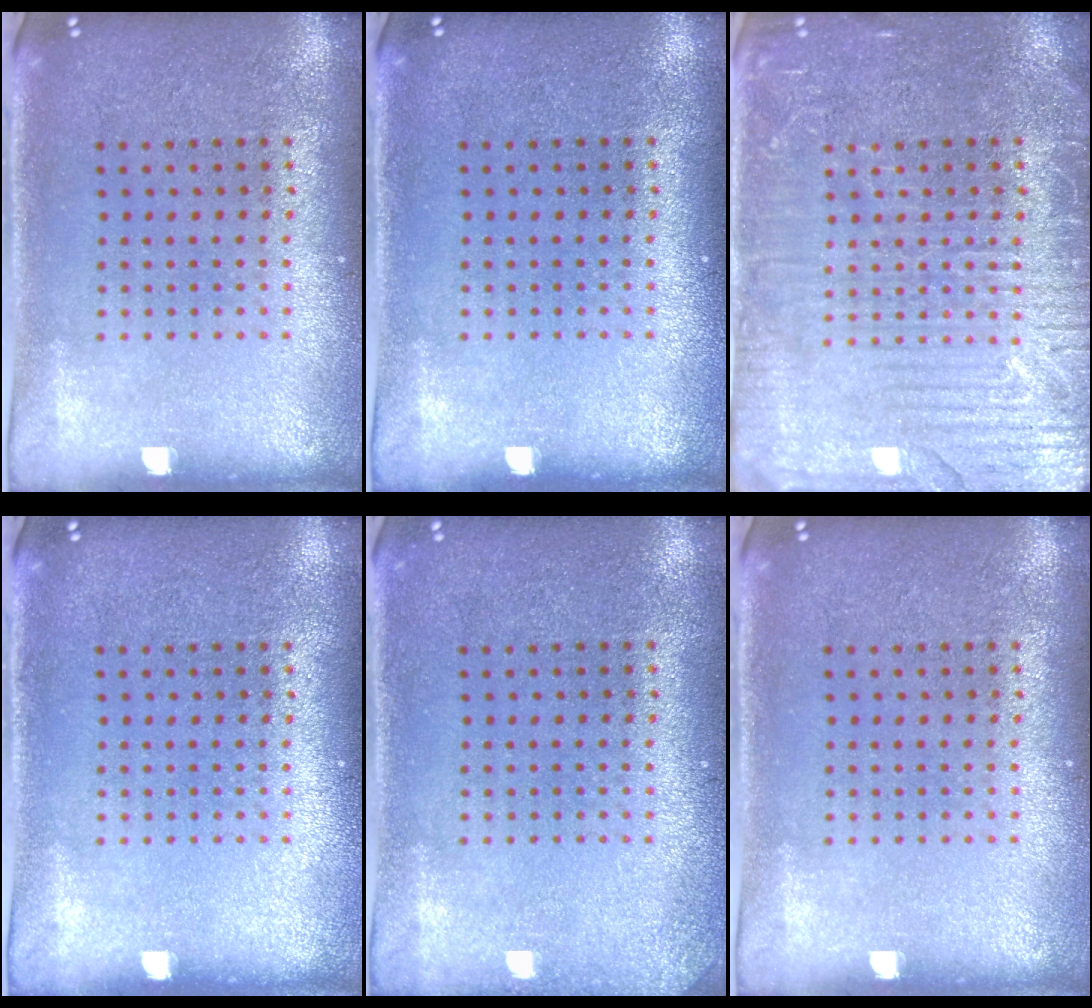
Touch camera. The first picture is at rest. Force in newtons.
{"total": 0.0}
{"total": 3.9, "press": 3.8, "slide": 0.7}
{"total": 0.0}
{"total": 1.1, "press": 1.1, "slide": 0.1}
{"total": 0.0}